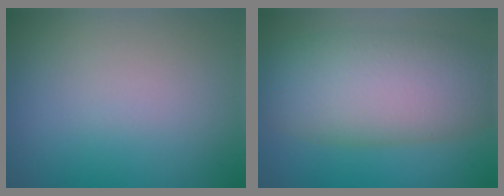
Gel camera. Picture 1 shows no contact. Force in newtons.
{"total": 9.0, "press": 9.0, "slide": 0.3}